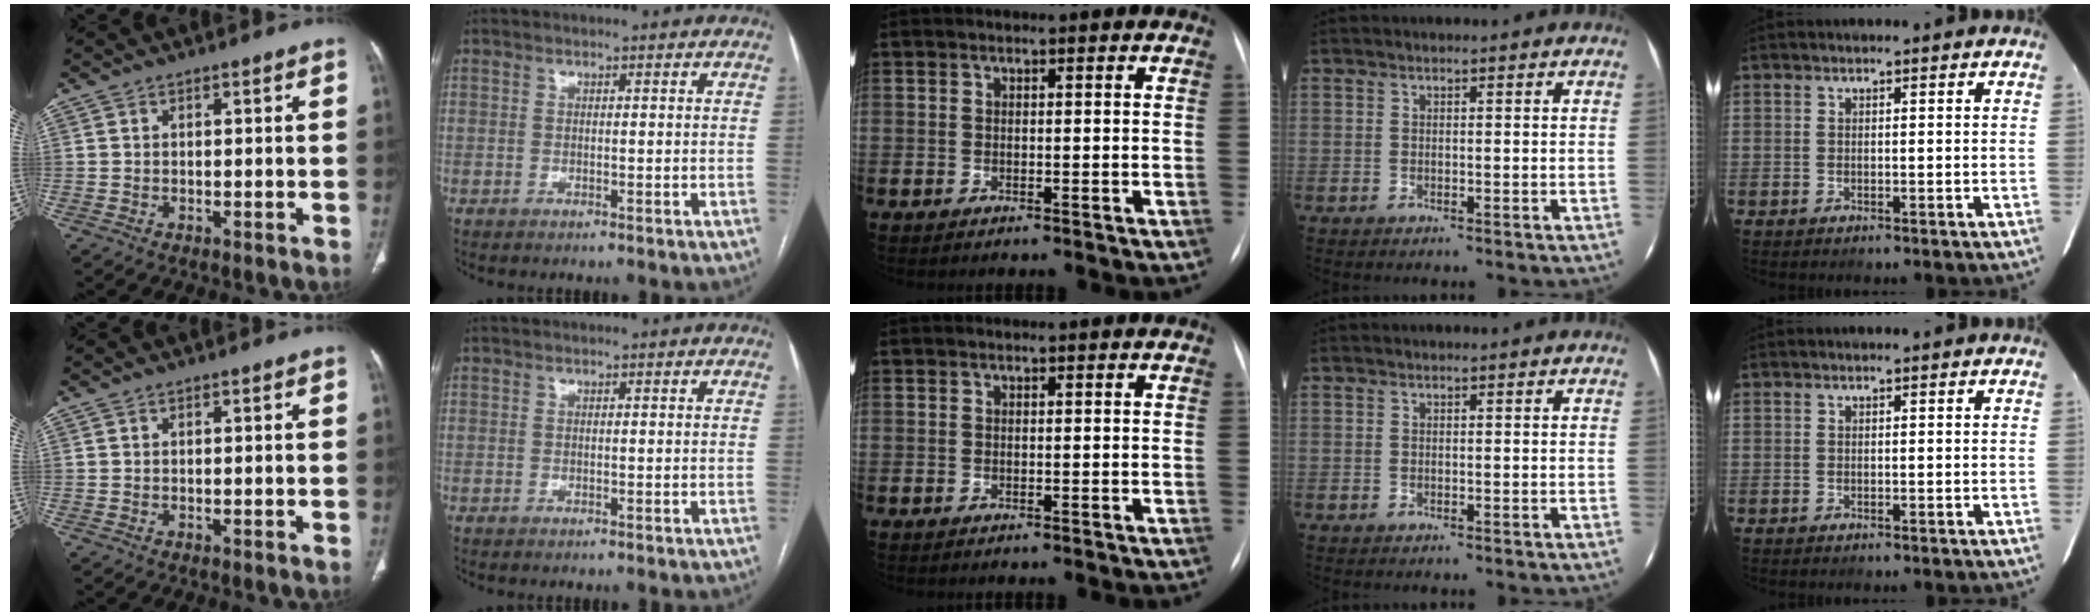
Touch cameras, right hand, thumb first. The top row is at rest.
{}